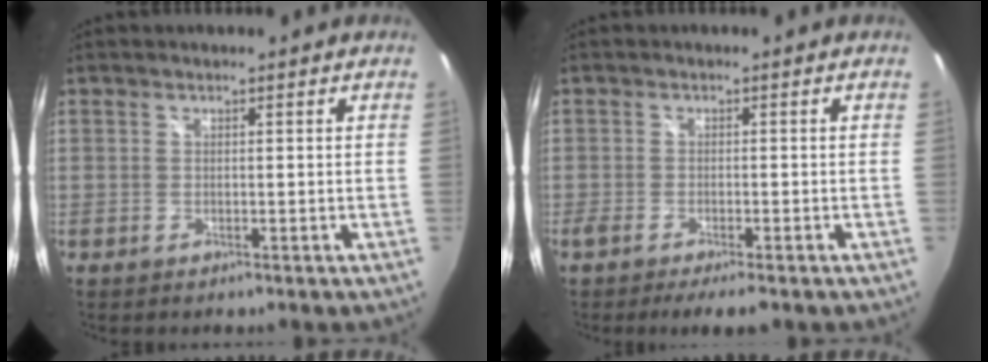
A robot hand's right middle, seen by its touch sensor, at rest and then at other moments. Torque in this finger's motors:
{"motor_torque": [0.77, -0.68, 0.11, 0.04]}